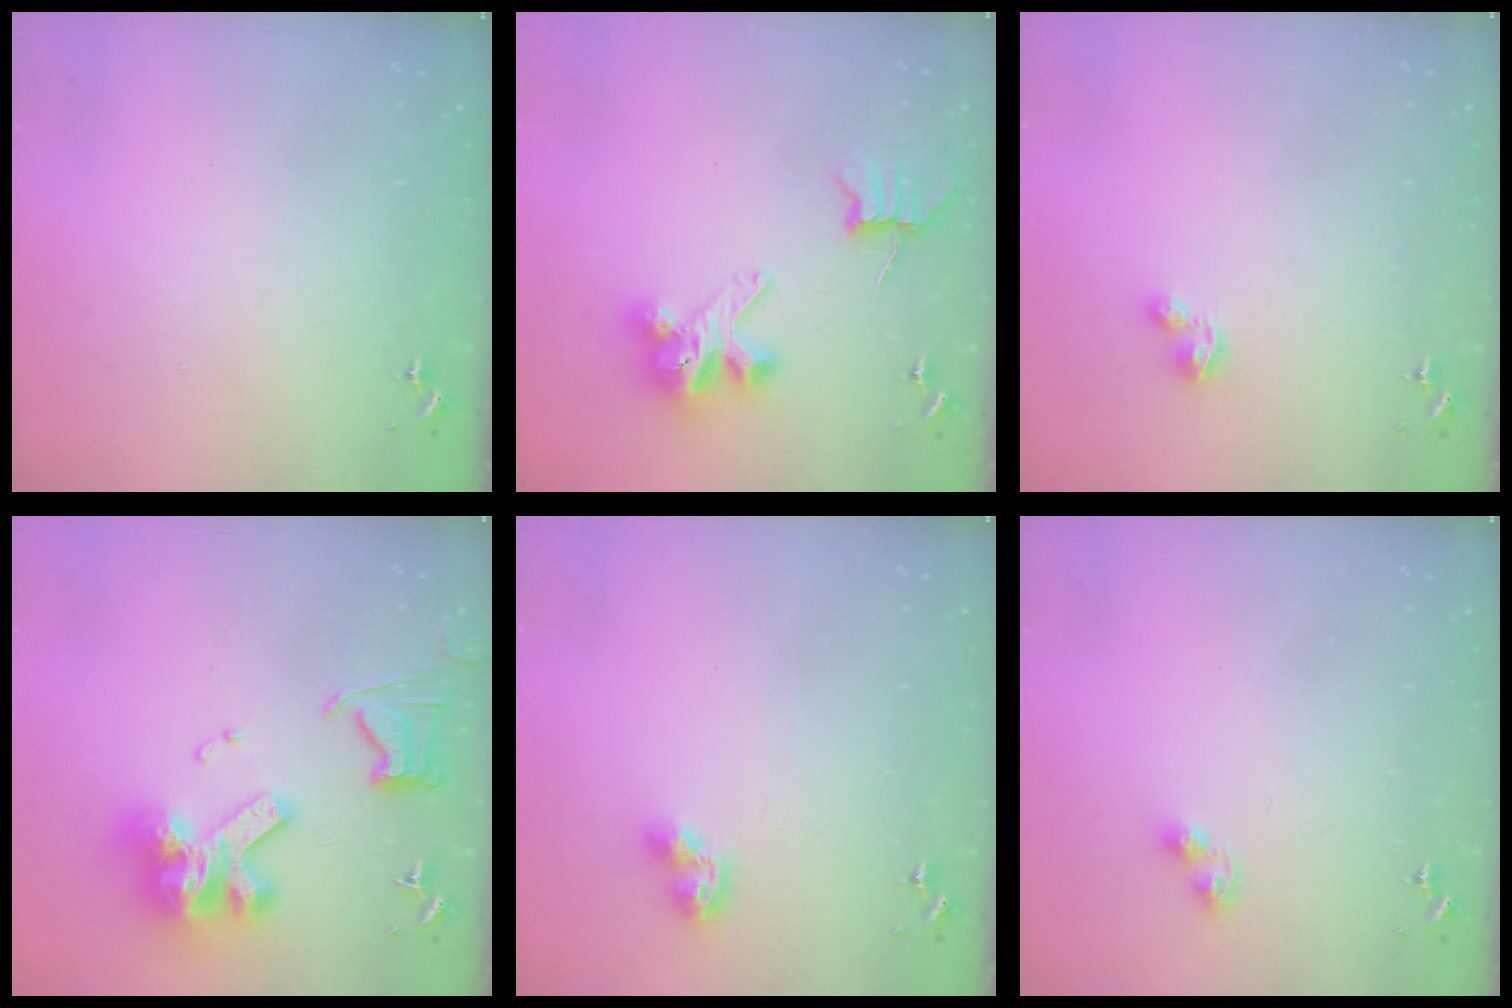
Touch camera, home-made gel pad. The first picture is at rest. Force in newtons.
{"total": 10.5, "press": 10.4, "slide": 1.0}
{"total": 2.3, "press": 2.3, "slide": 0.4}
{"total": 19.8, "press": 19.7, "slide": 2.4}
{"total": 9.2, "press": 9.1, "slide": 1.0}
{"total": 5.4, "press": 5.3, "slide": 0.6}